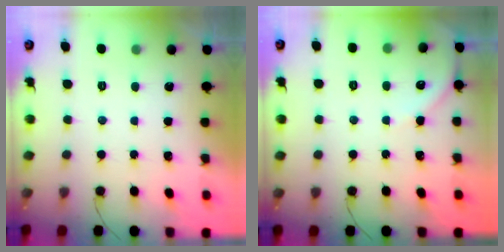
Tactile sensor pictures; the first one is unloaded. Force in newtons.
{"total": 3.2, "press": 3.1, "slide": 0.5}